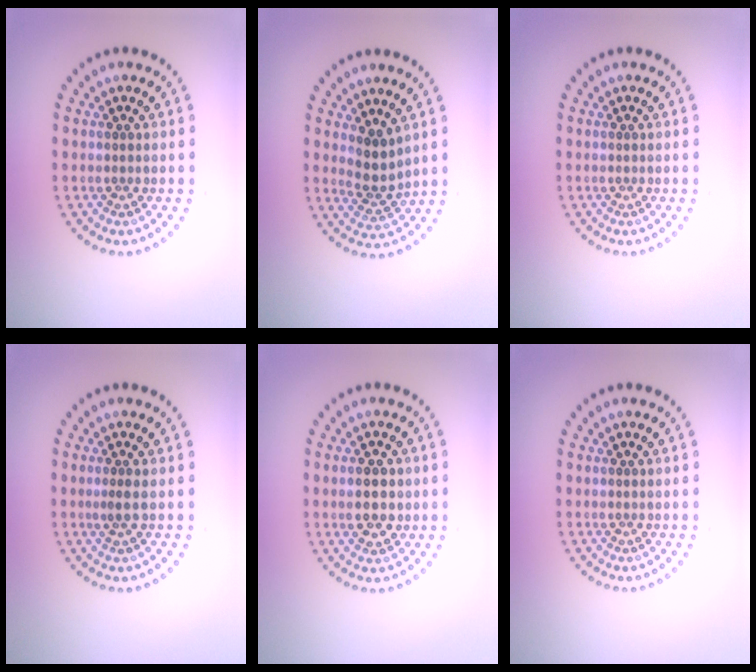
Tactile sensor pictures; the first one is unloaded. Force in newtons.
{"total": 2.6, "press": 2.1, "slide": 1.6}
{"total": 0.0}
{"total": 1.1, "press": 0.9, "slide": 0.7}
{"total": 3.1, "press": 3.1, "slide": 0.2}
{"total": 0.0}